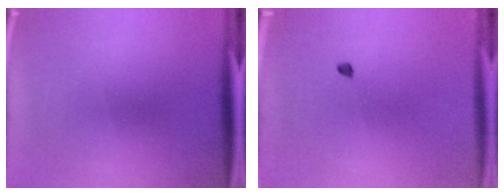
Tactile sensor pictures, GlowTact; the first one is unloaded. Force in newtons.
{"total": 0.9}